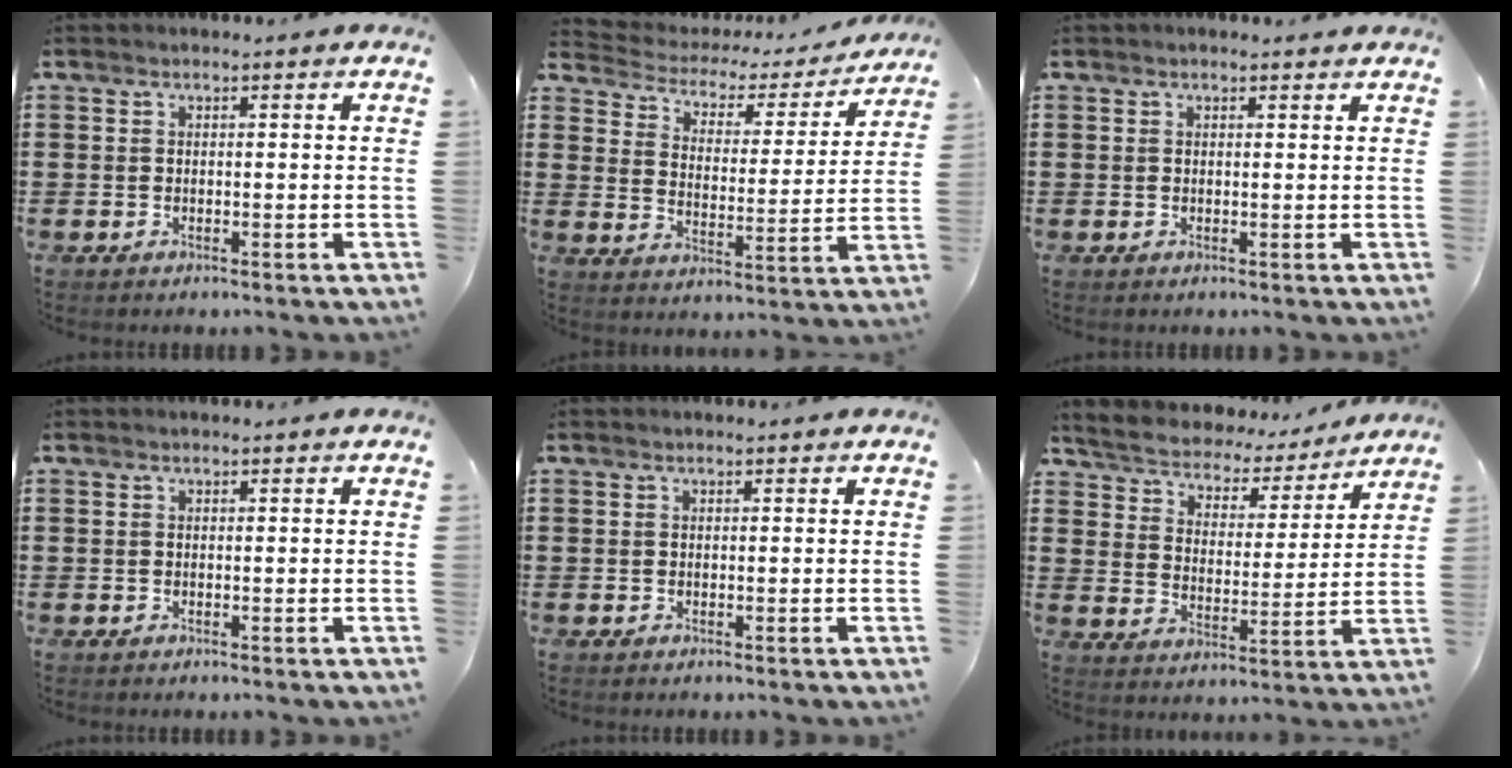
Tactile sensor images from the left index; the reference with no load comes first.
{"total": 2.9, "force": [2.4, 1.5, 0.7], "torque": [-0.035, -0.019, 0.030]}
{"total": 0.6, "force": [0.5, 0.2, 0.2], "torque": [-0.005, 0.001, 0.010]}
{"total": 0.0}
{"total": 0.0}
{"total": 4.0, "force": [3.9, 0.9, -0.1], "torque": [-0.026, -0.032, 0.061]}